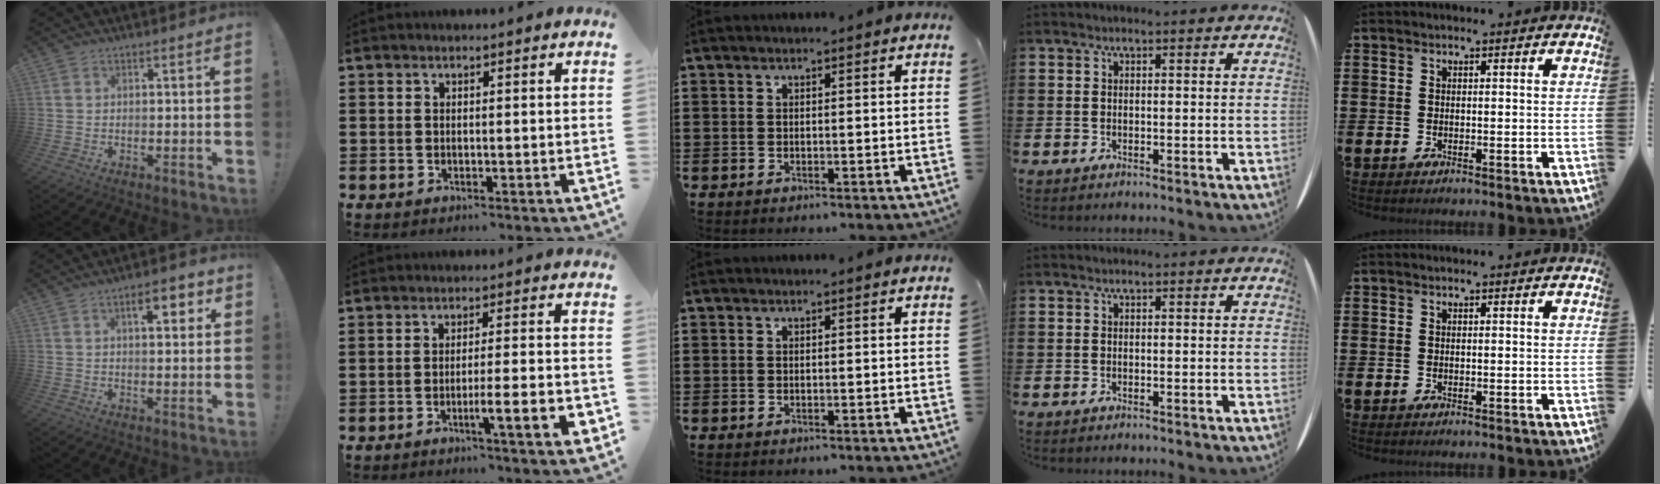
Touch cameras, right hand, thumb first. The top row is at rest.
{"thumb": {"total": 7.1, "force": [2.9, 2.7, 5.9], "torque": [-0.071, -0.008, 0.038]}, "index": {"total": 6.9, "force": [-2.6, 0.5, 6.4], "torque": [-0.100, -0.006, -0.042]}}